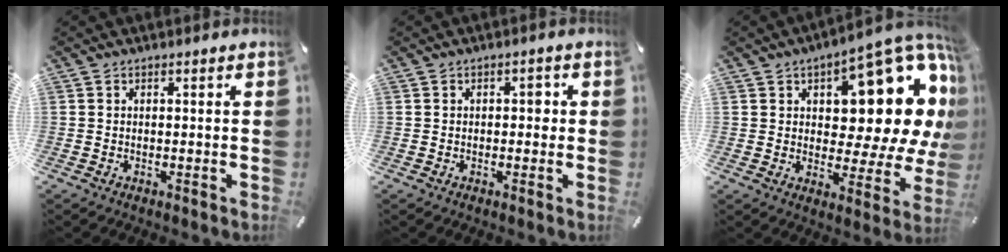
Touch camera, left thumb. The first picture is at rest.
{"total": 1.9, "force": [0.0, 1.3, 1.3], "torque": [-0.011, 0.003, -0.007]}
{"total": 21.1, "force": [10.1, 9.7, 15.8], "torque": [-0.183, -0.086, 0.159]}